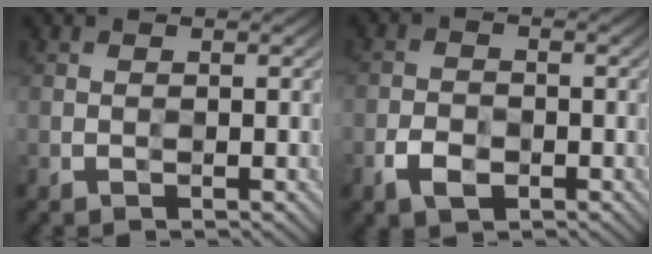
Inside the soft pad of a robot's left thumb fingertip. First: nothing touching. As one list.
[{"total": 2.7, "force": [-1.8, 1.5, 1.2], "torque": [-0.028, -0.002, -0.038]}]